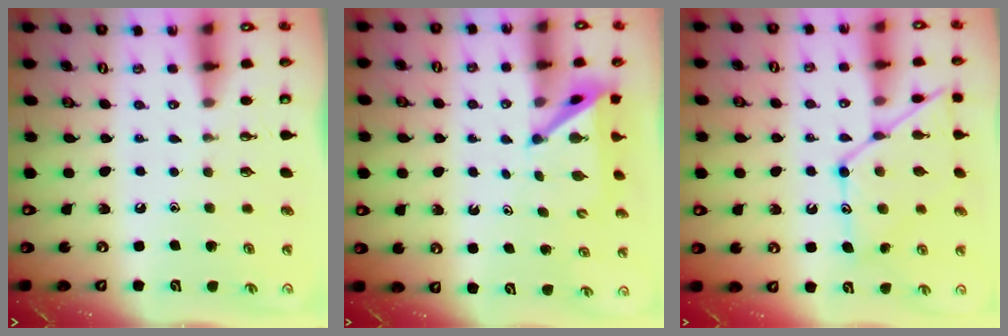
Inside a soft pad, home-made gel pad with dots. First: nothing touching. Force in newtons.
{"total": 4.7, "press": 4.7, "slide": 0.5}
{"total": 14.8, "press": 14.7, "slide": 1.3}